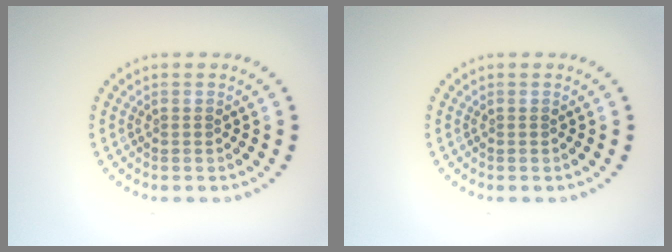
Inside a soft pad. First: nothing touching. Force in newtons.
{"total": 0.0}